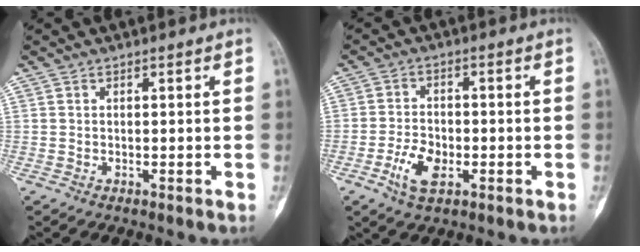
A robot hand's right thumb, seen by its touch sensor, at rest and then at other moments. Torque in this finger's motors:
{"motor_torque": [0.08, 0.33, 0.14, 0.31, -0.01]}